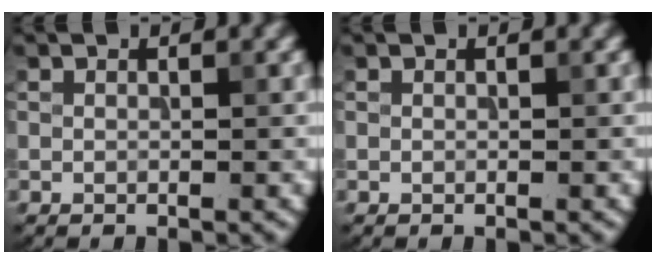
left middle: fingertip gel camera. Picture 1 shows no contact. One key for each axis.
{"total": 0.0}